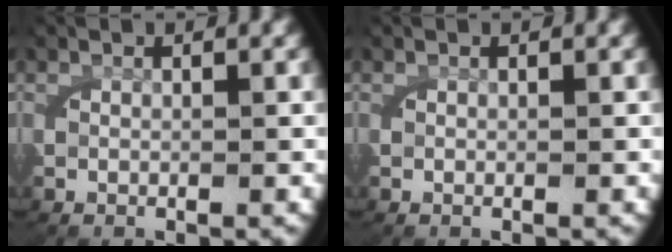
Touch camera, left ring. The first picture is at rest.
{"total": 0.0}